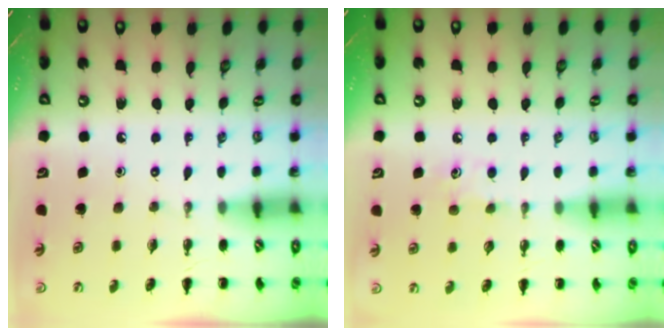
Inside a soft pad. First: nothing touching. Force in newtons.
{"total": 5.4, "press": 5.2, "slide": 1.3}